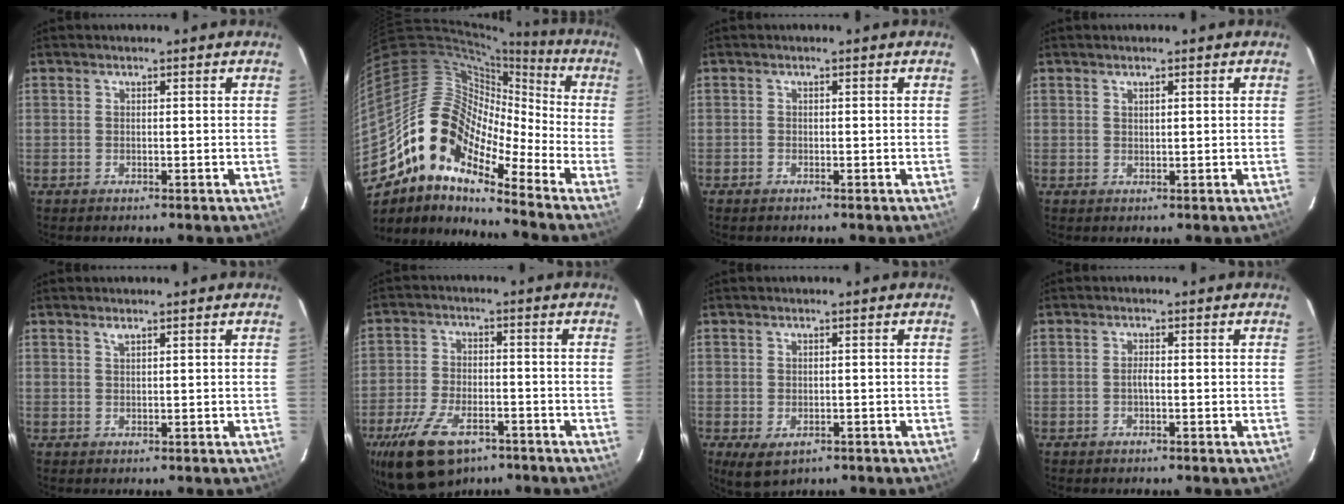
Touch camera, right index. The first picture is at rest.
{"total": 16.3, "force": [-10.4, 6.9, 10.5], "torque": [-0.166, 0.001, -0.214]}
{"total": 0.6, "force": [-0.5, 0.3, 0.1], "torque": [-0.004, 0.001, -0.012]}
{"total": 0.9, "force": [0.5, 0.3, 0.6], "torque": [-0.010, 0.002, 0.011]}
{"total": 0.8, "force": [0.7, 0.2, 0.5], "torque": [-0.009, 0.001, 0.013]}
{"total": 14.2, "force": [-8.9, 7.2, 8.3], "torque": [-0.193, -0.017, -0.158]}
{"total": 4.3, "force": [-1.7, 2.8, 2.7], "torque": [-0.051, -0.015, -0.021]}
{"total": 1.3, "force": [-0.5, 0.3, 1.1], "torque": [-0.022, 0.004, -0.009]}